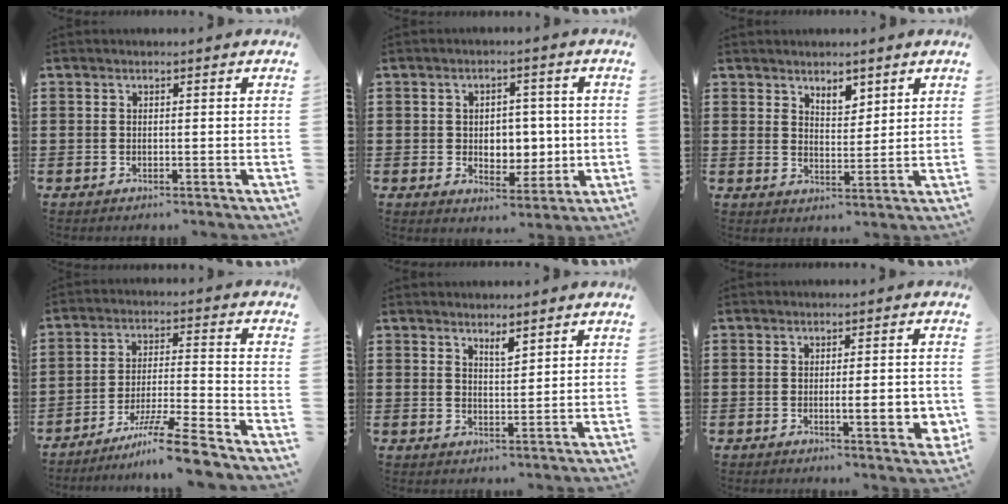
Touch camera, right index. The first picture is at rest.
{"total": 4.9, "force": [0.3, 4.0, 2.8], "torque": [-0.043, 0.006, -0.003]}
{"total": 3.6, "force": [3.1, 1.6, 1.0], "torque": [-0.021, -0.001, 0.056]}
{"total": 9.4, "force": [-7.7, -0.3, 5.4], "torque": [-0.094, 0.005, -0.150]}
{"total": 2.4, "force": [2.0, 0.5, 1.2], "torque": [-0.019, 0.000, 0.034]}
{"total": 5.2, "force": [-1.0, 1.1, 5.0], "torque": [-0.065, -0.007, -0.018]}